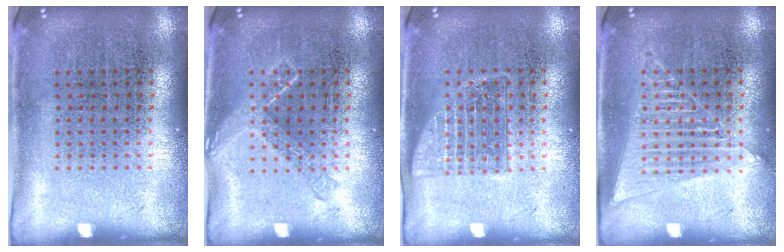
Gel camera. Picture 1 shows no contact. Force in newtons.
{"total": 1.9, "press": 1.8, "slide": 0.4}
{"total": 1.0, "press": 1.0, "slide": 0.3}
{"total": 1.3, "press": 1.3, "slide": 0.1}